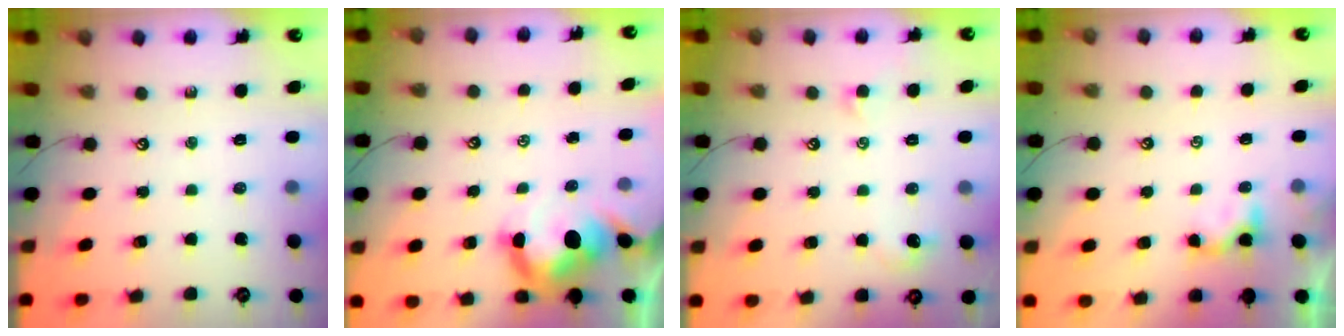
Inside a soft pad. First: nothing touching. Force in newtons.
{"total": 7.8, "press": 7.7, "slide": 1.4}
{"total": 2.5, "press": 2.4, "slide": 0.9}
{"total": 2.9, "press": 2.9, "slide": 0.2}